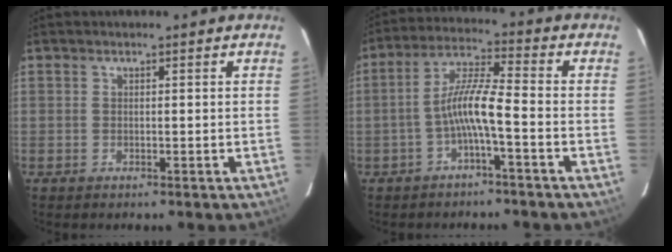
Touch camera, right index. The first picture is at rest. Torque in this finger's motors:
{"motor_torque": [1.13, -0.43, 0.66, 0.15]}